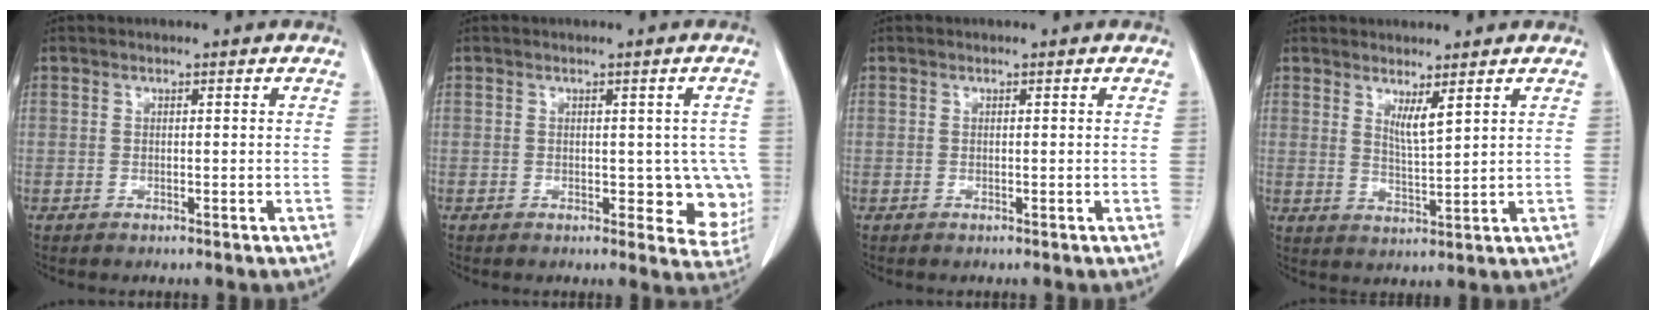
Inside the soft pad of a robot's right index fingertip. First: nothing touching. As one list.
[{"total": 6.7, "force": [-1.1, 3.9, 5.4], "torque": [-0.035, 0.002, -0.013]}, {"total": 0.0}, {"total": 3.3, "force": [2.0, 0.1, 2.6], "torque": [-0.049, -0.016, 0.042]}]